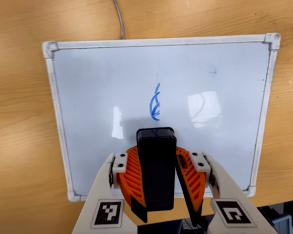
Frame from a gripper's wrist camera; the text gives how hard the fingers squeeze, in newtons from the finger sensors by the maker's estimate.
{"total": 9.3, "left": 9.7, "right": 9.0}